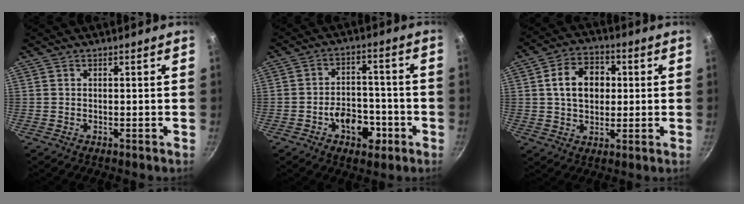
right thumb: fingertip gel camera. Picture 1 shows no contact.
{"total": 9.5, "force": [-4.0, 6.1, 6.0], "torque": [-0.056, 0.028, -0.062]}
{"total": 10.6, "force": [1.4, 7.9, 6.9], "torque": [-0.087, 0.014, 0.015]}